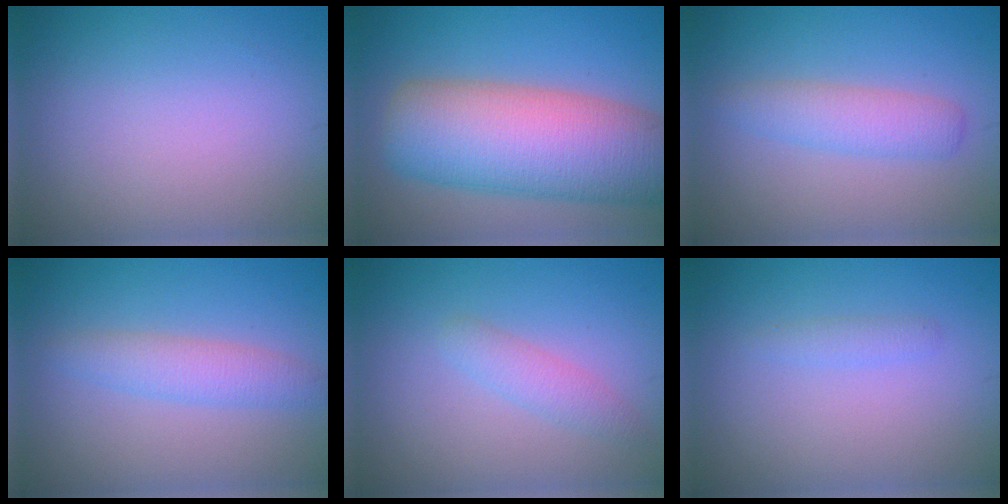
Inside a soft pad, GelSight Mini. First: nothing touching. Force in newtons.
{"total": 12.4, "press": 12.4, "slide": 0.5}
{"total": 2.8, "press": 2.8, "slide": 0.1}
{"total": 2.7, "press": 2.7, "slide": 0.0}
{"total": 1.9, "press": 1.9, "slide": 0.0}
{"total": 0.9, "press": 0.9, "slide": 0.0}